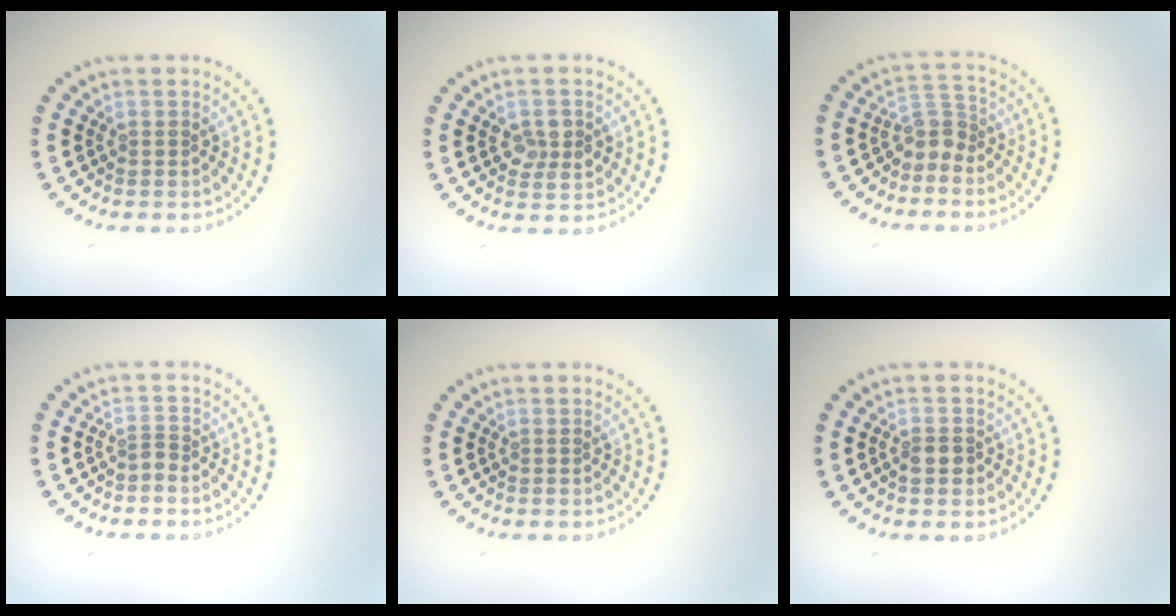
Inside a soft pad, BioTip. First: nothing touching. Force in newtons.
{"total": 2.6, "press": 2.6, "slide": 0.1}
{"total": 2.5, "press": 1.9, "slide": 1.6}
{"total": 0.7, "press": 0.4, "slide": 0.6}
{"total": 0.0}
{"total": 1.6, "press": 1.5, "slide": 0.5}